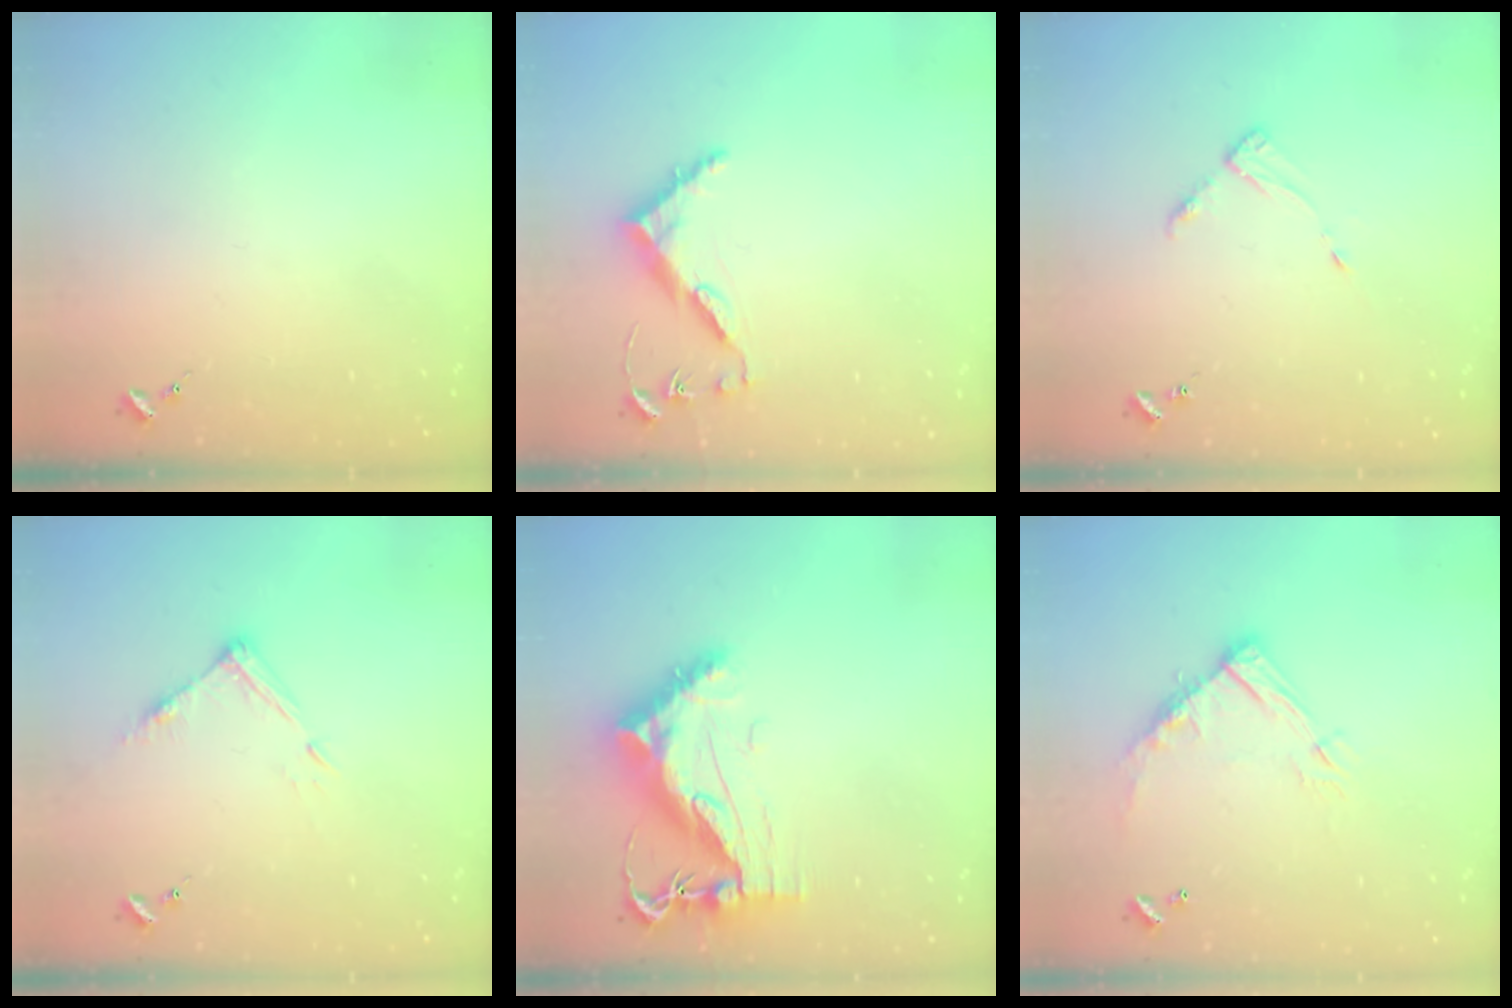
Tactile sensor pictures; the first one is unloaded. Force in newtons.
{"total": 8.2, "press": 8.1, "slide": 0.6}
{"total": 4.9, "press": 4.8, "slide": 0.6}
{"total": 8.0, "press": 8.0, "slide": 0.4}
{"total": 11.9, "press": 11.9, "slide": 1.0}
{"total": 13.2, "press": 13.1, "slide": 0.8}